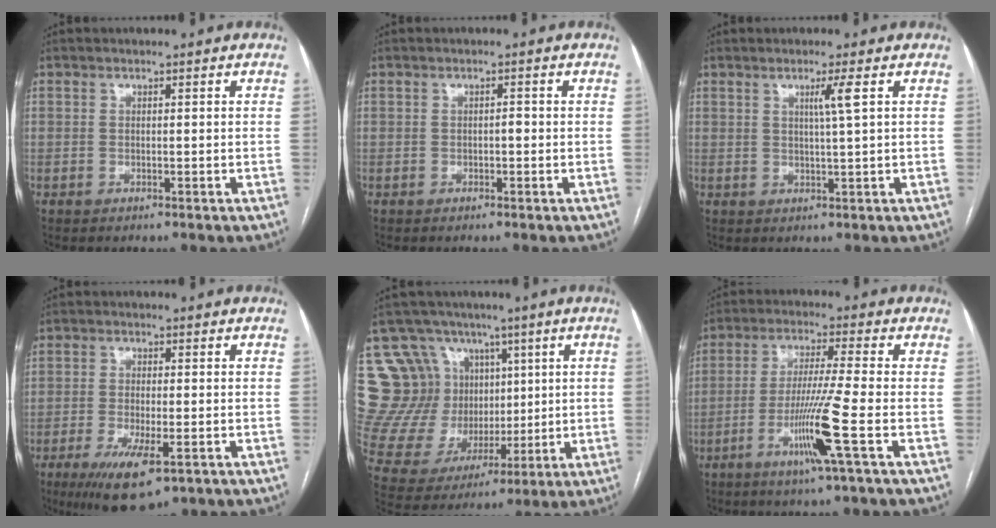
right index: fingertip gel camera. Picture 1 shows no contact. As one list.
[{"total": 0.9, "force": [-0.2, 0.3, 0.8], "torque": [-0.011, 0.002, -0.004]}, {"total": 2.7, "force": [0.9, -0.8, 2.4], "torque": [-0.044, -0.005, 0.019]}, {"total": 8.9, "force": [-4.6, 2.1, 7.3], "torque": [-0.129, -0.023, -0.069]}, {"total": 16.5, "force": [6.4, 14.1, 5.6], "torque": [-0.122, 0.066, 0.146]}, {"total": 9.7, "force": [-3.8, -2.0, 8.7], "torque": [-0.168, -0.021, -0.077]}]